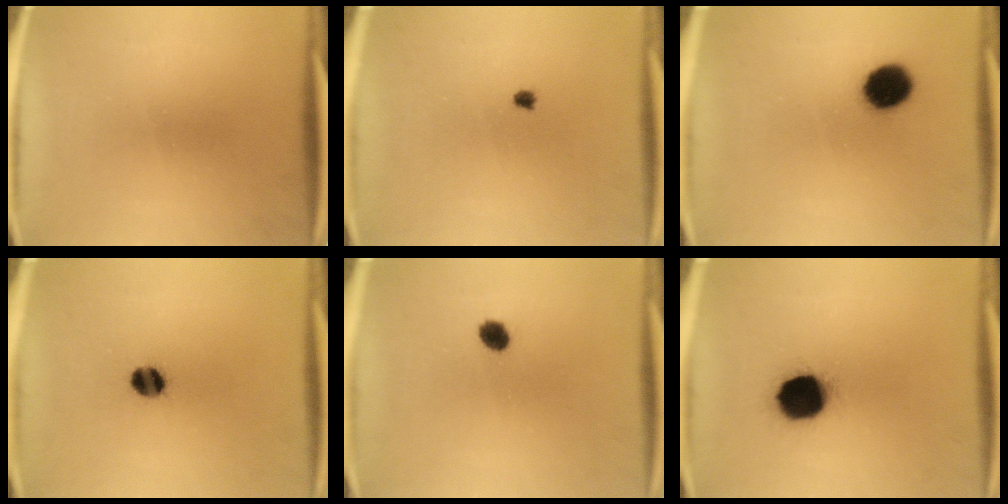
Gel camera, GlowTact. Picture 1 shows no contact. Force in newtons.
{"total": 0.6}
{"total": 8.5}
{"total": 5.0}
{"total": 2.9}
{"total": 14.4}